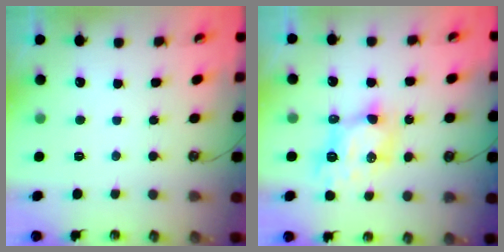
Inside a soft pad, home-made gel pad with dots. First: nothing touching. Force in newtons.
{"total": 7.6, "press": 7.5, "slide": 0.6}